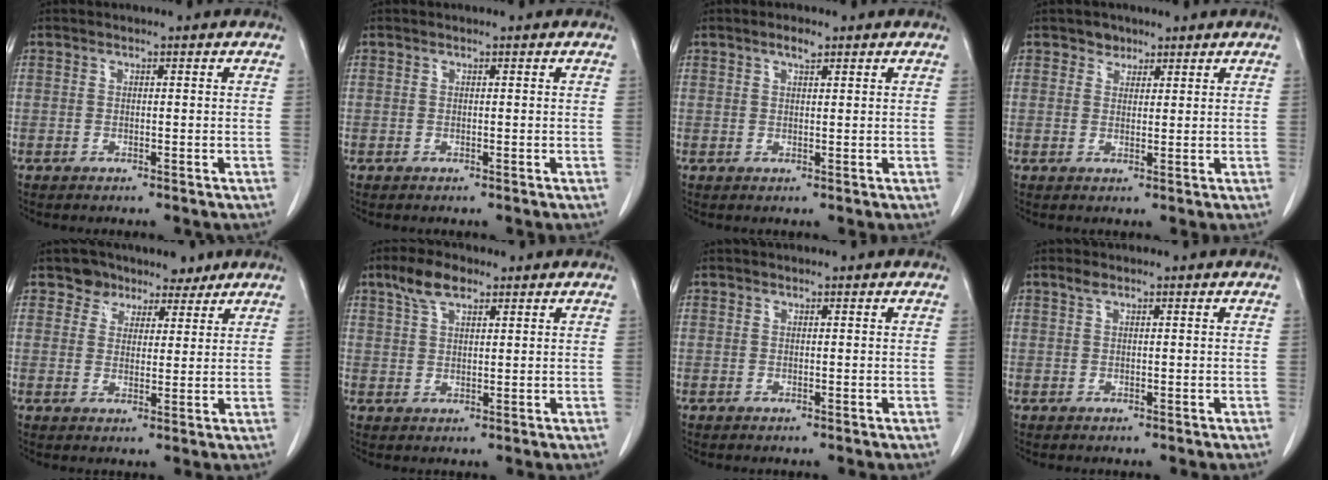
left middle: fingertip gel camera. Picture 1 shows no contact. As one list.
[{"total": 0.0}, {"total": 1.8, "force": [1.2, 0.4, 1.2], "torque": [-0.022, 0.001, 0.021]}, {"total": 2.0, "force": [1.5, 1.4, 0.1], "torque": [0.002, -0.001, 0.021]}, {"total": 5.3, "force": [4.1, 3.4, 0.2], "torque": [0.000, 0.010, 0.062]}, {"total": 5.0, "force": [3.3, 2.0, 3.2], "torque": [-0.069, 0.012, 0.065]}, {"total": 0.0}, {"total": 0.9, "force": [0.7, 0.3, 0.6], "torque": [-0.012, 0.007, 0.013]}]